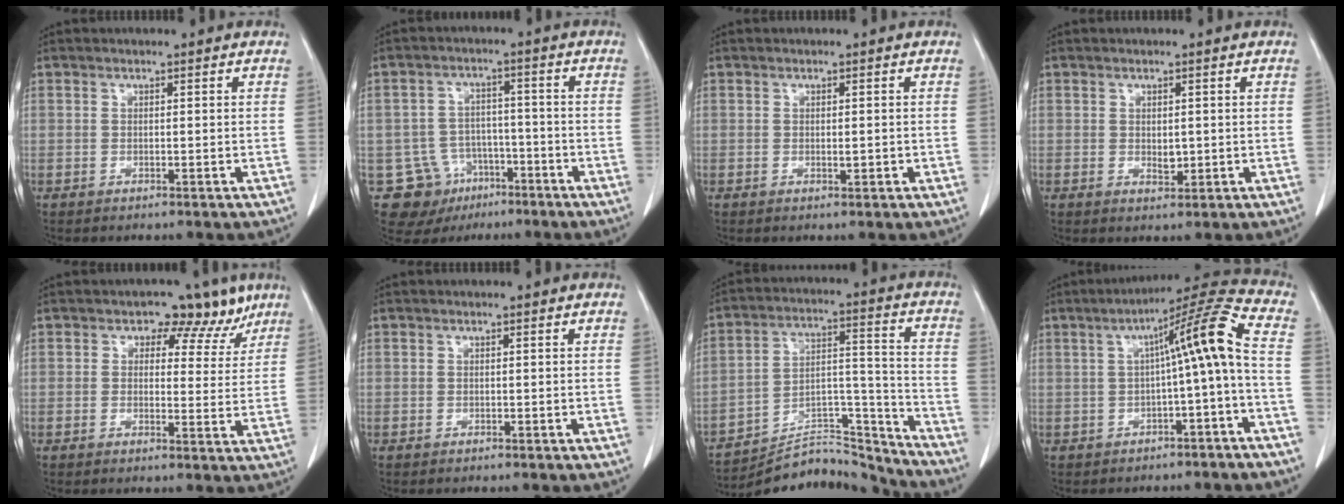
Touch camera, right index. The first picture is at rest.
{"total": 10.1, "force": [-5.3, 8.5, 1.5], "torque": [-0.033, 0.026, -0.071]}
{"total": 1.0, "force": [-0.1, 0.3, 0.9], "torque": [-0.015, -0.001, 0.001]}
{"total": 1.8, "force": [0.1, 1.0, 1.4], "torque": [-0.023, -0.005, 0.005]}
{"total": 6.6, "force": [4.2, 4.4, 2.5], "torque": [-0.010, 0.003, 0.043]}
{"total": 0.0}
{"total": 15.6, "force": [-15.5, 2.4, 0.3], "torque": [0.006, 0.066, -0.245]}
{"total": 9.9, "force": [-0.6, -0.4, 9.9], "torque": [-0.145, 0.031, -0.011]}